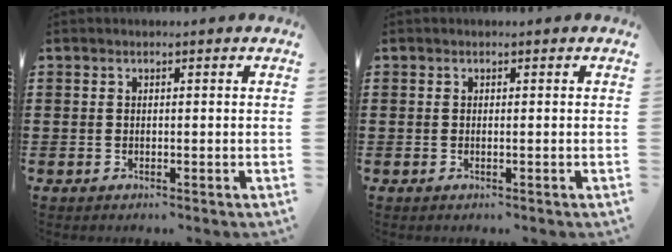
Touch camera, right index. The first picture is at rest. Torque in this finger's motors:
{"motor_torque": [-0.13, 0.16, 0.00, 0.00]}